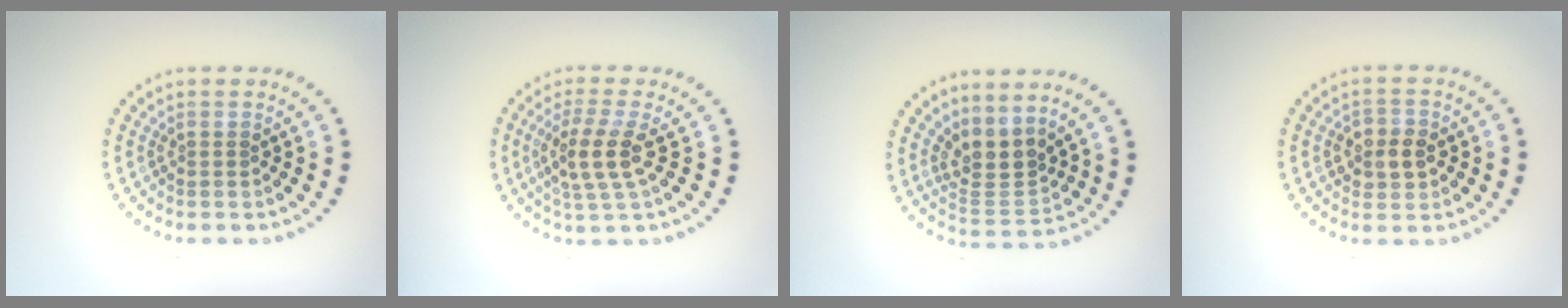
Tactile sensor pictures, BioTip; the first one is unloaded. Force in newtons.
{"total": 3.5, "press": 3.1, "slide": 1.6}
{"total": 3.2, "press": 2.4, "slide": 2.2}
{"total": 2.8, "press": 2.7, "slide": 0.5}